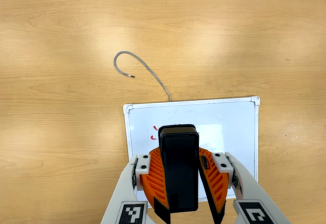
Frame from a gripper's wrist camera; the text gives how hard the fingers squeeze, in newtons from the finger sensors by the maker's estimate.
{"total": 10.5, "left": 10.4, "right": 10.5}